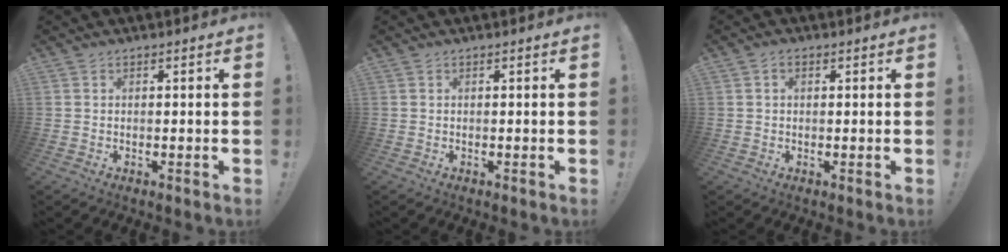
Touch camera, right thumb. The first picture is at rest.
{"total": 0.0}
{"total": 1.3, "force": [0.3, 0.9, 0.9], "torque": [-0.010, 0.000, 0.004]}